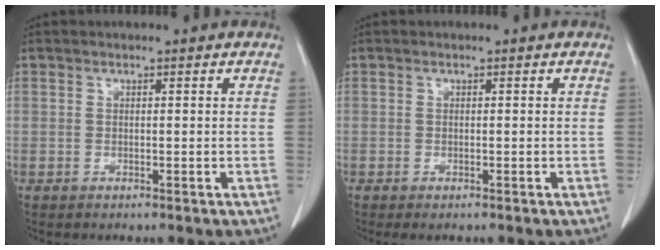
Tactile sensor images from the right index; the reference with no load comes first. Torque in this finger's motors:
{"motor_torque": [0.12, -0.07, 0.00, -0.01]}